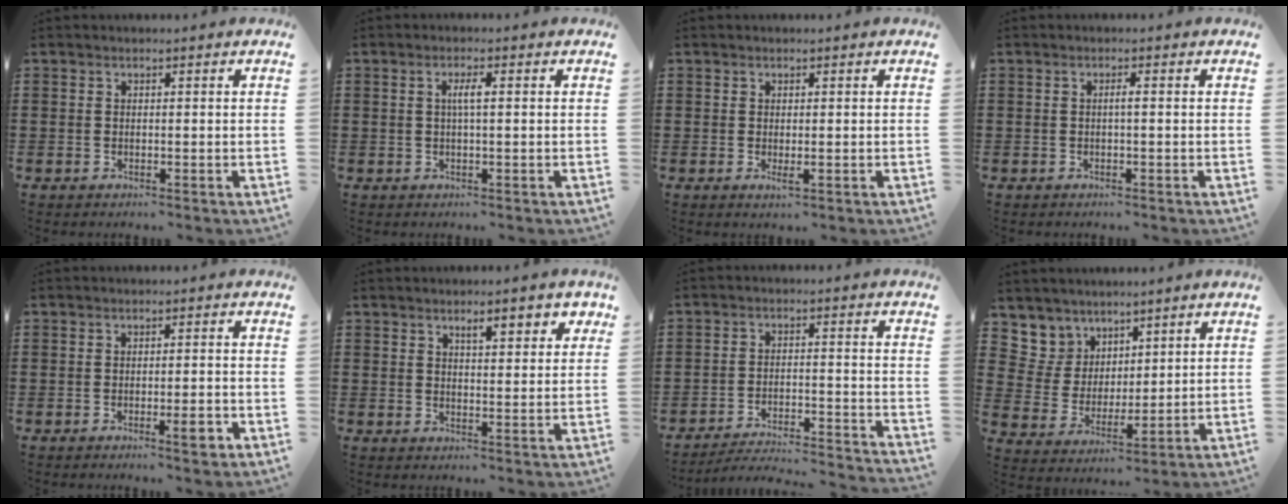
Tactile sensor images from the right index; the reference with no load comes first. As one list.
[{"total": 2.4, "force": [0.2, 0.3, 2.3], "torque": [-0.046, 0.000, 0.002]}, {"total": 1.3, "force": [0.0, 0.3, 1.2], "torque": [-0.023, -0.003, 0.001]}, {"total": 1.0, "force": [-0.2, 0.0, 1.0], "torque": [-0.020, -0.003, -0.003]}, {"total": 3.0, "force": [-1.6, 0.5, 2.5], "torque": [-0.039, -0.002, -0.027]}, {"total": 3.9, "force": [2.4, 1.2, 2.8], "torque": [-0.038, -0.003, 0.034]}, {"total": 3.9, "force": [-3.8, 0.1, 1.0], "torque": [-0.031, -0.007, -0.082]}, {"total": 6.2, "force": [4.5, 4.3, -0.5], "torque": [-0.033, -0.022, 0.086]}]